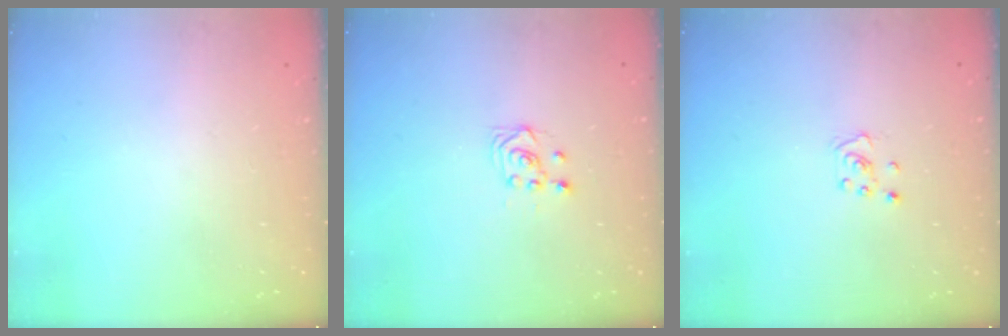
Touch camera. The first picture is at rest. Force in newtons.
{"total": 3.0, "press": 2.8, "slide": 1.1}
{"total": 2.8, "press": 2.8, "slide": 0.3}